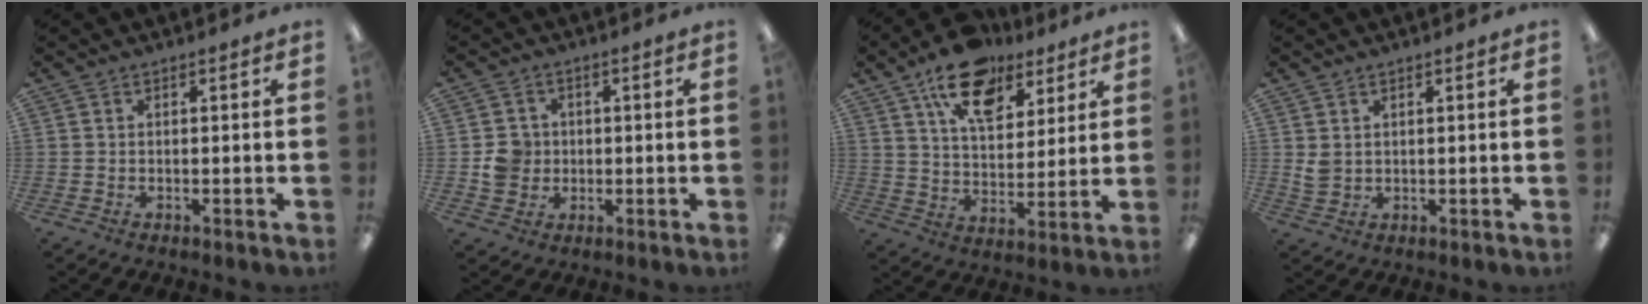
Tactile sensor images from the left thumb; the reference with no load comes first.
{"total": 5.5, "force": [-0.2, 5.3, 1.5], "torque": [-0.020, 0.010, -0.003]}
{"total": 16.0, "force": [10.4, 8.5, 8.7], "torque": [-0.133, -0.045, 0.185]}
{"total": 2.8, "force": [1.2, 2.0, 1.5], "torque": [-0.031, 0.002, 0.023]}